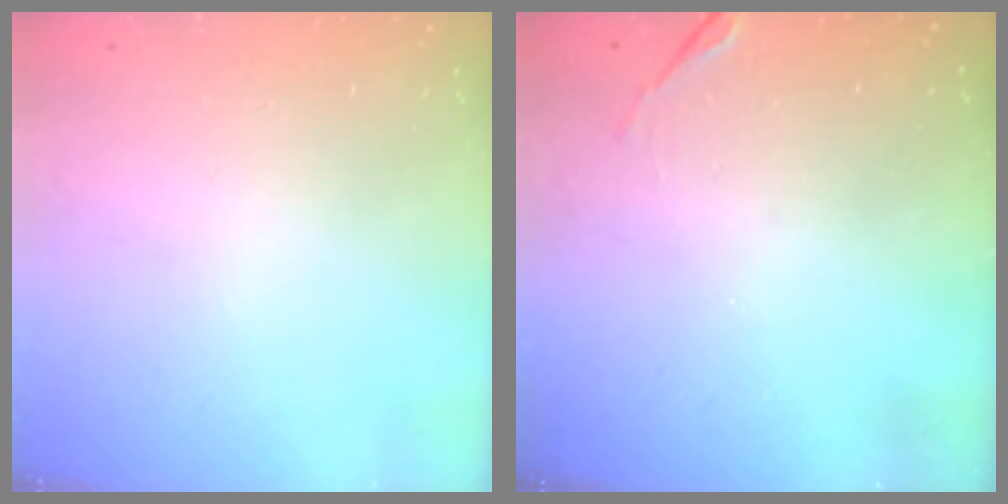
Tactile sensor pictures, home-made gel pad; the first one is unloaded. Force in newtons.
{"total": 5.1, "press": 5.1, "slide": 0.2}